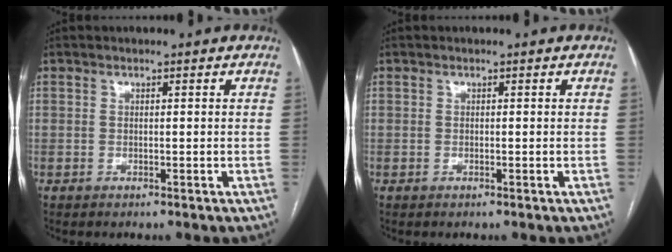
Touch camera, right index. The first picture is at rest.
{"total": 0.0}